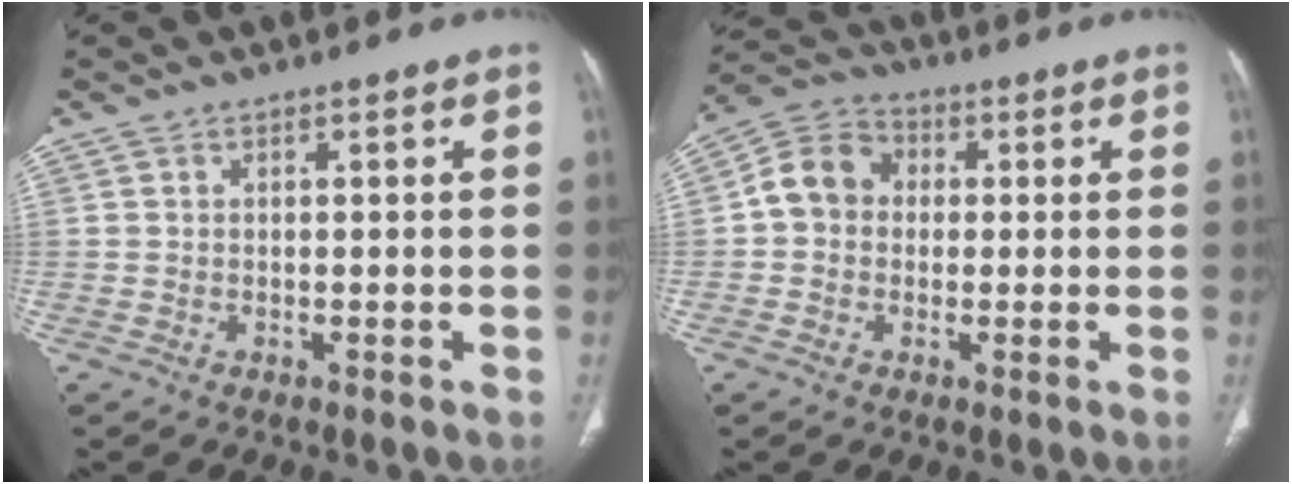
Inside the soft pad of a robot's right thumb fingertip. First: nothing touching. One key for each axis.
{"total": 8.2, "fx": 0.3, "fy": 7.1, "fz": 4.1, "tx": -0.060, "ty": 0.025, "tz": -0.009}